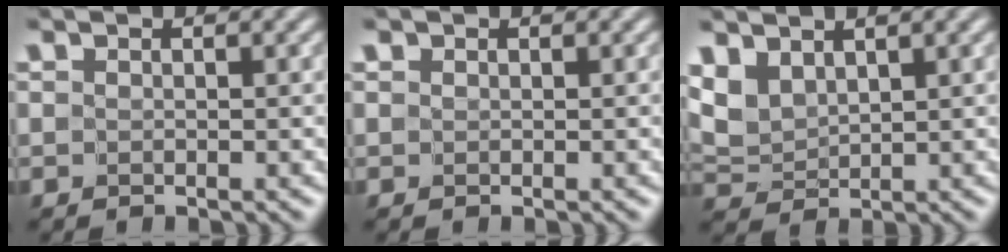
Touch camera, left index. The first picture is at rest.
{"total": 0.5, "force": [0.3, 0.5, 0.1], "torque": [0.004, 0.001, -0.002]}
{"total": 3.3, "force": [2.3, 1.8, 1.5], "torque": [-0.040, 0.006, 0.049]}